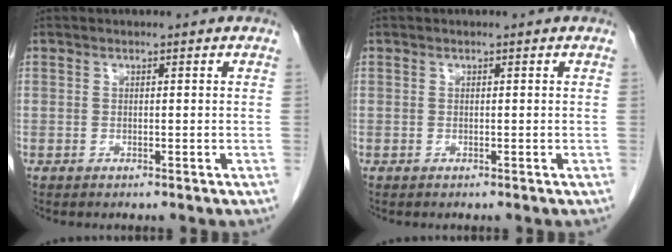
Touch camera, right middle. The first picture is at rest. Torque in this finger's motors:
{"motor_torque": [0.24, 0.02, 0.04, 0.01]}